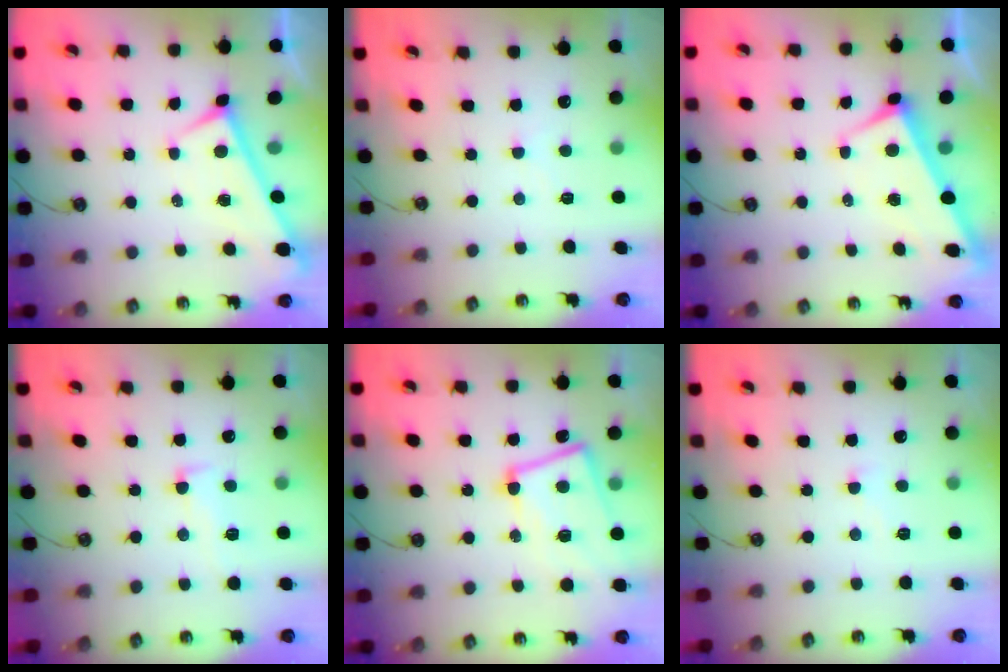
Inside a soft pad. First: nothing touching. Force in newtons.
{"total": 1.0, "press": 1.0, "slide": 0.3}
{"total": 3.0, "press": 2.9, "slide": 0.9}
{"total": 1.7, "press": 1.4, "slide": 1.1}
{"total": 8.7, "press": 8.5, "slide": 2.1}
{"total": 3.6, "press": 3.5, "slide": 0.6}